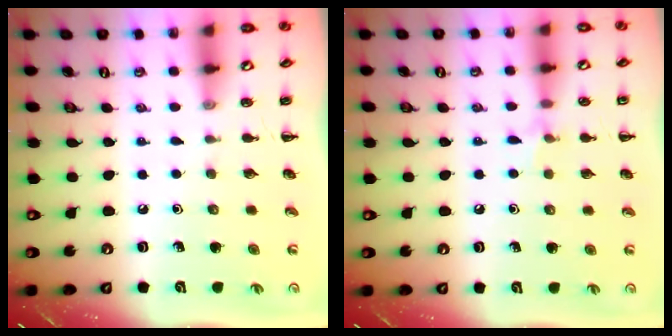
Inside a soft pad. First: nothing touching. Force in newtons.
{"total": 5.7, "press": 5.5, "slide": 1.5}